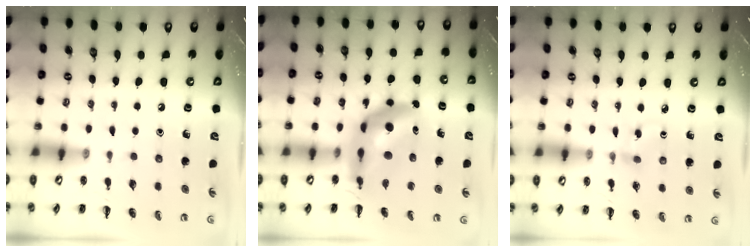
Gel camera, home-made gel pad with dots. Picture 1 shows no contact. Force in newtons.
{"total": 11.8, "press": 11.3, "slide": 3.6}
{"total": 3.0, "press": 2.7, "slide": 1.2}